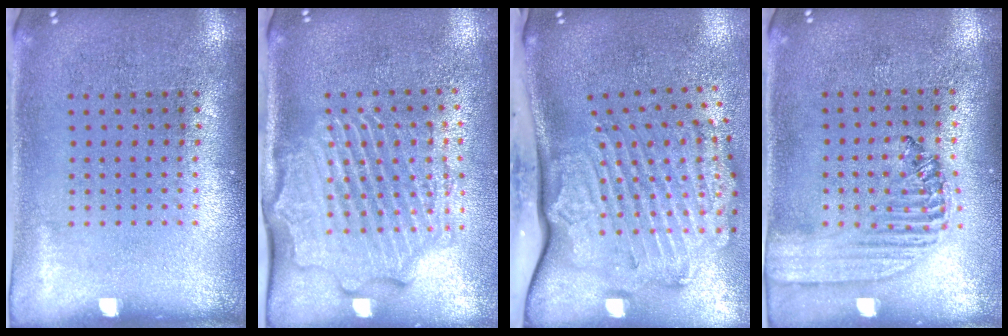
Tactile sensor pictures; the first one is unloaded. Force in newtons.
{"total": 2.6, "press": 2.3, "slide": 1.3}
{"total": 3.6, "press": 2.3, "slide": 2.7}
{"total": 1.4, "press": 1.4, "slide": 0.5}